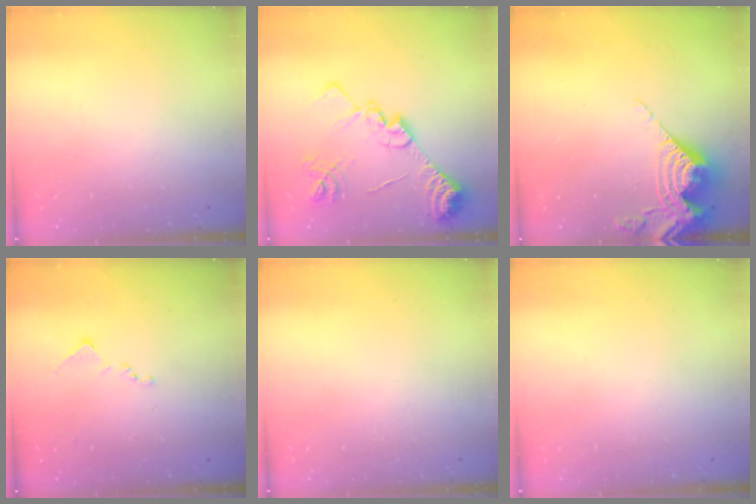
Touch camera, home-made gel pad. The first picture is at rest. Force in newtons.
{"total": 18.5, "press": 18.4, "slide": 1.4}
{"total": 12.6, "press": 12.5, "slide": 1.2}
{"total": 7.6, "press": 7.6, "slide": 0.6}
{"total": 0.0}
{"total": 0.0}